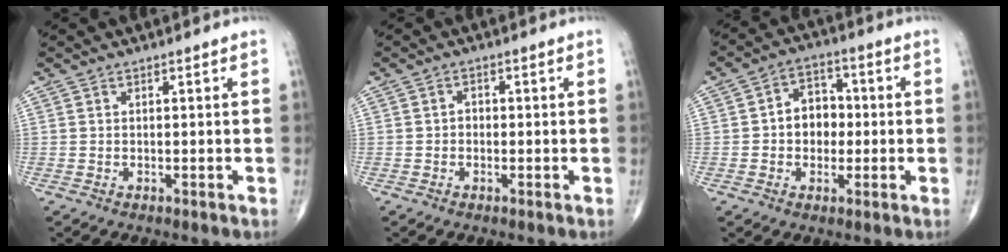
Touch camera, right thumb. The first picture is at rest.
{"total": 1.4, "force": [-0.3, 1.1, 0.7], "torque": [-0.002, 0.007, -0.008]}
{"total": 7.8, "force": [-0.3, 6.1, 4.8], "torque": [-0.037, 0.021, -0.014]}